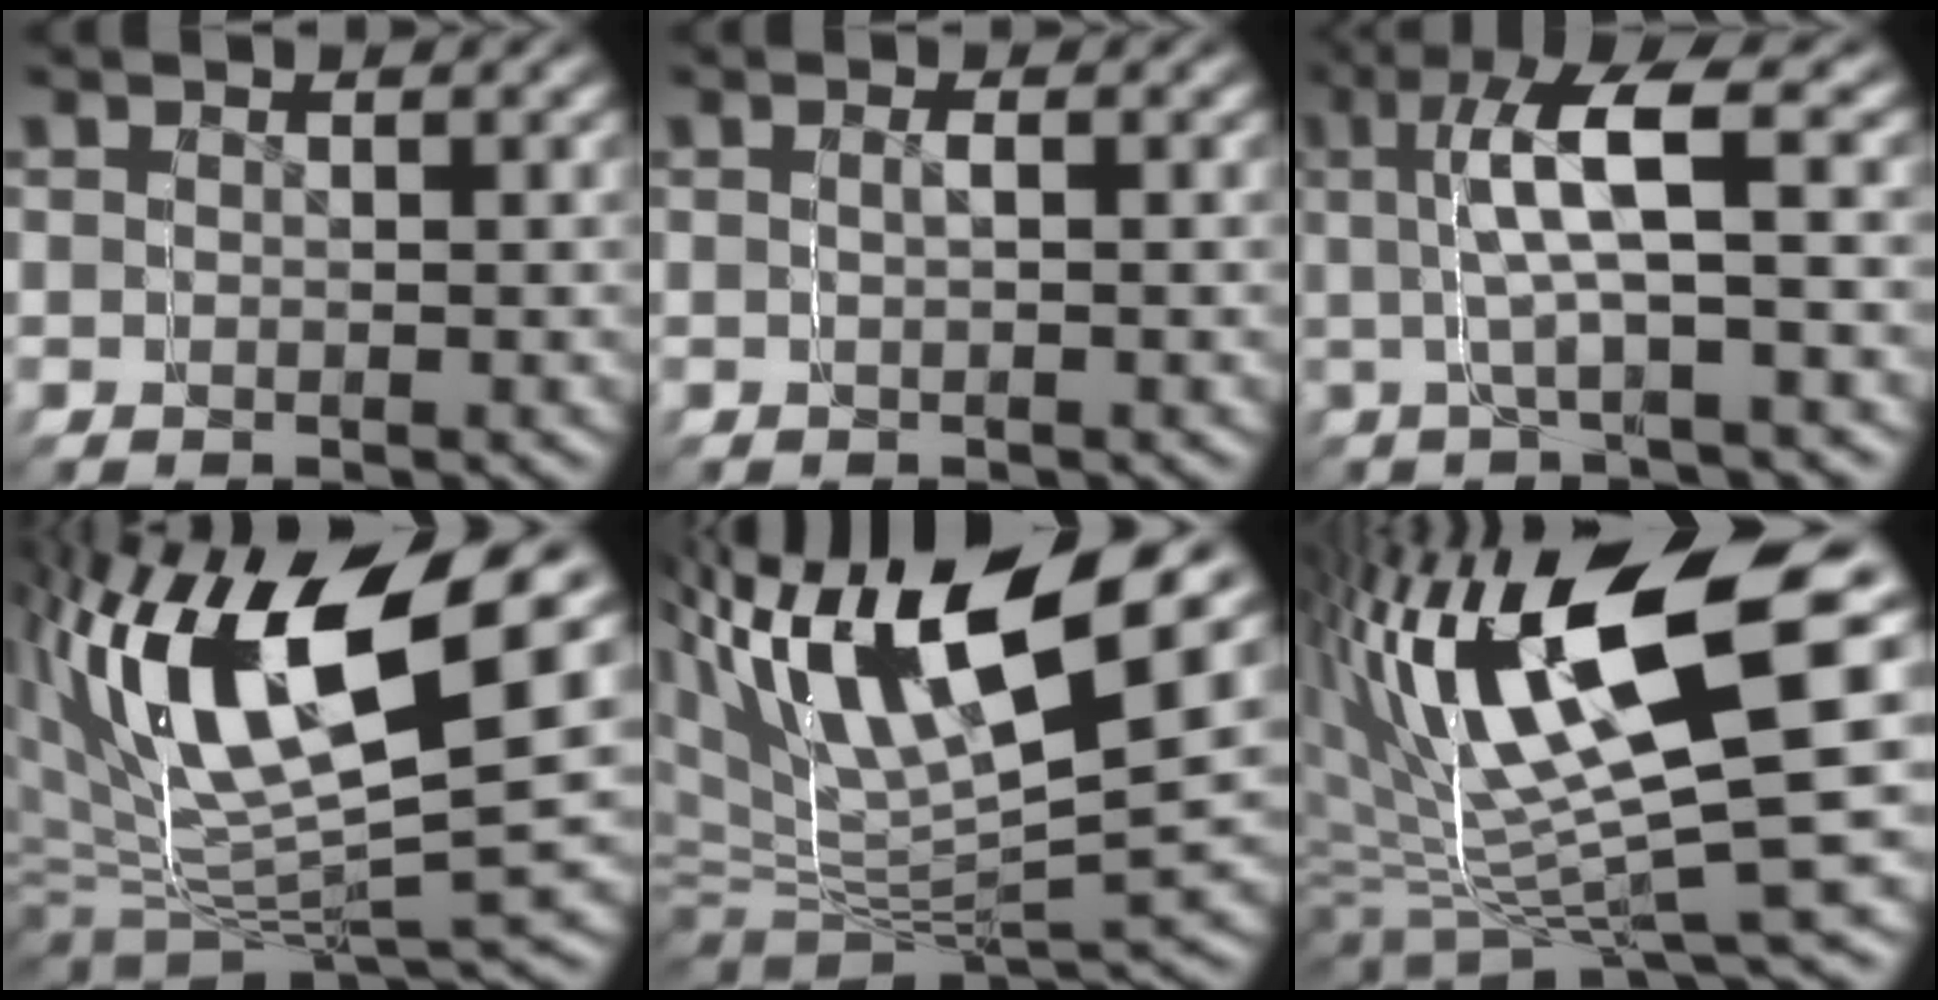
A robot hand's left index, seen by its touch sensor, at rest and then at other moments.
{"total": 1.3, "force": [-0.7, -1.0, -0.2], "torque": [-0.004, 0.005, -0.011]}
{"total": 5.1, "force": [1.3, 0.9, 4.8], "torque": [-0.098, 0.036, 0.013]}
{"total": 8.5, "force": [1.9, 5.9, 5.8], "torque": [-0.152, 0.001, 0.030]}
{"total": 7.3, "force": [3.3, 4.8, 4.4], "torque": [-0.113, 0.006, 0.046]}
{"total": 9.9, "force": [2.3, 5.0, 8.2], "torque": [-0.177, 0.020, 0.042]}